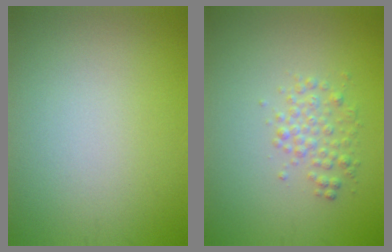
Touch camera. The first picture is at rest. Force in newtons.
{"total": 2.0, "press": 2.0, "slide": 0.1}